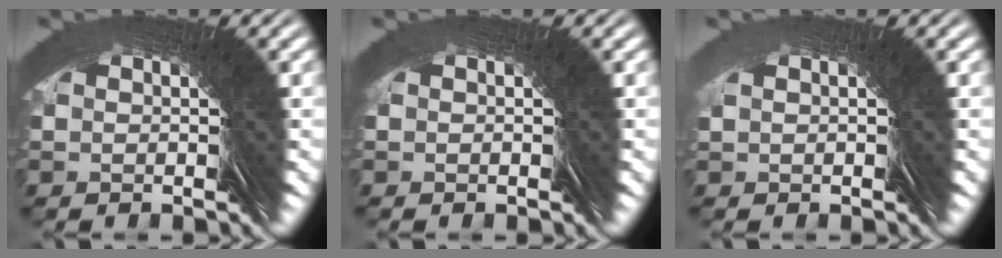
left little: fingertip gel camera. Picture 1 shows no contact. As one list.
[{"total": 0.9, "force": [-0.1, 0.8, 0.4], "torque": [-0.015, -0.006, -0.001]}, {"total": 1.2, "force": [0.4, -0.7, -0.9], "torque": [0.017, 0.004, 0.006]}]